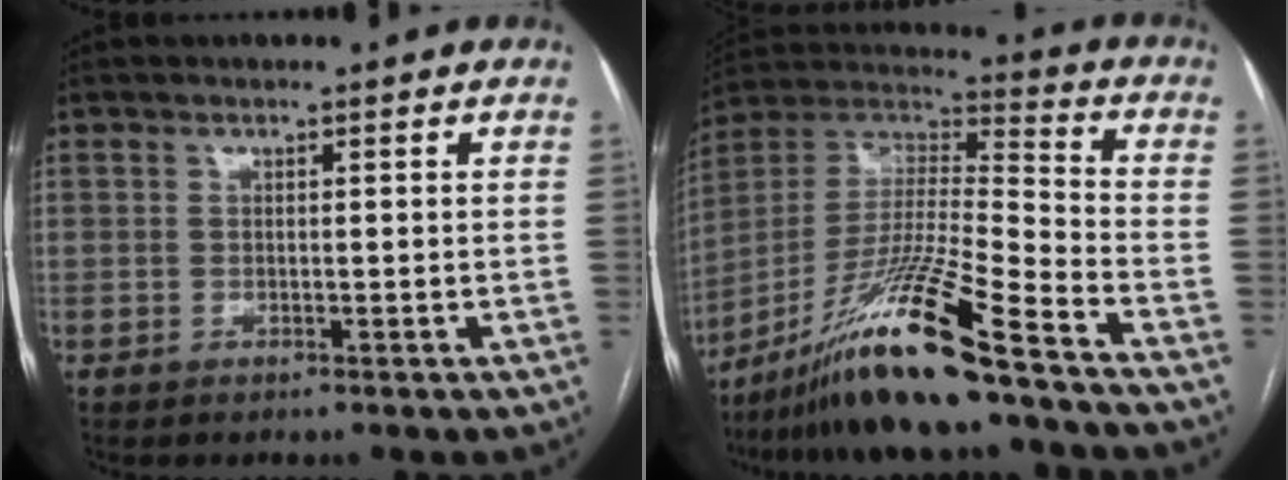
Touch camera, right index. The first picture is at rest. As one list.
[{"total": 18.6, "force": [-13.1, -1.1, 13.1], "torque": [-0.281, -0.019, -0.240]}]